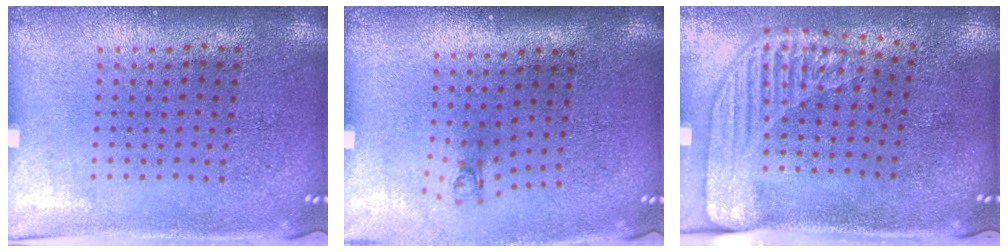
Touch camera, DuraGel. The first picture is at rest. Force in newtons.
{"total": 0.7, "press": 0.3, "slide": 0.7}
{"total": 2.2, "press": 1.8, "slide": 1.3}